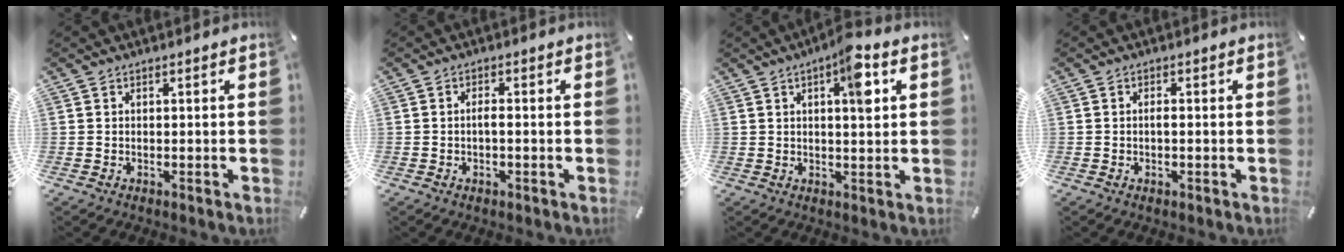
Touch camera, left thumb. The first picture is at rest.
{"total": 2.1, "force": [-0.4, 0.8, 1.9], "torque": [-0.035, 0.003, -0.009]}
{"total": 7.4, "force": [2.6, 2.0, 6.6], "torque": [-0.091, -0.011, 0.034]}
{"total": 1.4, "force": [-0.2, 0.5, 1.3], "torque": [-0.024, 0.001, -0.005]}